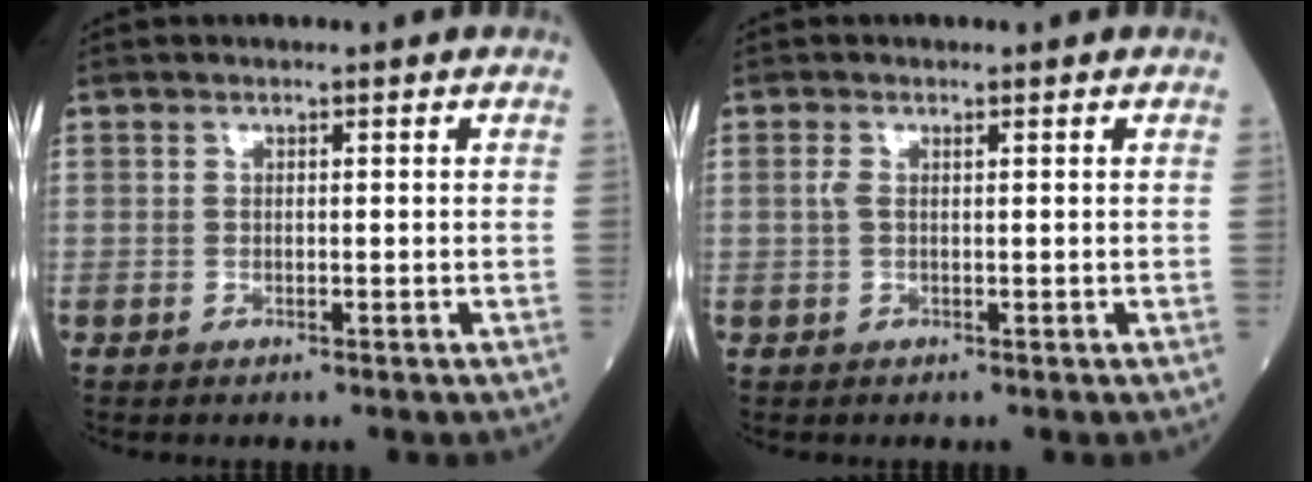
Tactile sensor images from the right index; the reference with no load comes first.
{"total": 1.2, "force": [0.3, 0.5, 1.1], "torque": [-0.034, 0.009, 0.007]}